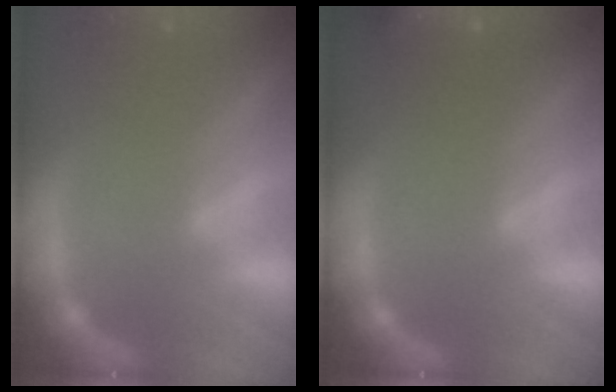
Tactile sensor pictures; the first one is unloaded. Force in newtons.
{"total": 5.9}